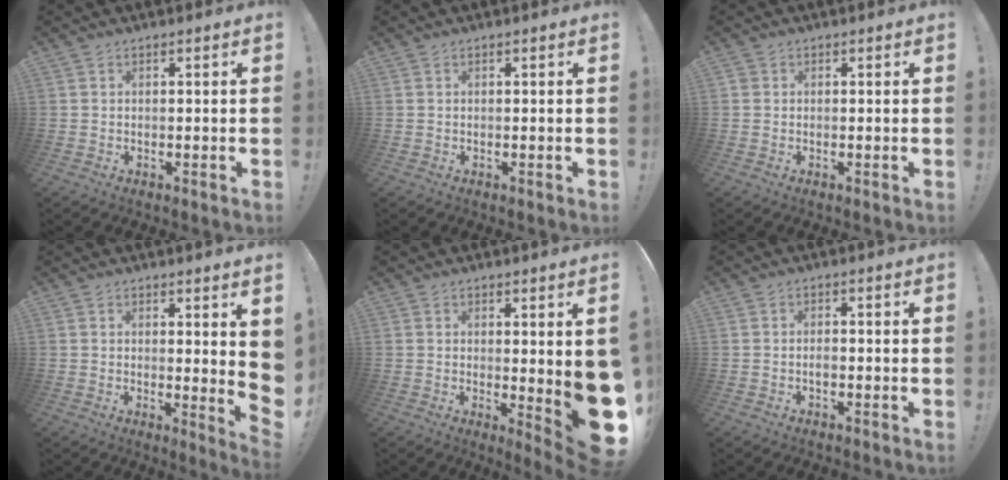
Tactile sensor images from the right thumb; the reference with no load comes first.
{"total": 0.0}
{"total": 1.1, "force": [0.3, 0.9, 0.4], "torque": [-0.007, 0.003, 0.006]}
{"total": 4.4, "force": [1.8, -0.1, 4.0], "torque": [-0.044, -0.036, 0.032]}
{"total": 8.7, "force": [1.2, 1.3, 8.5], "torque": [-0.092, -0.047, 0.025]}
{"total": 1.3, "force": [-0.6, 0.7, 0.9], "torque": [-0.008, 0.001, -0.013]}